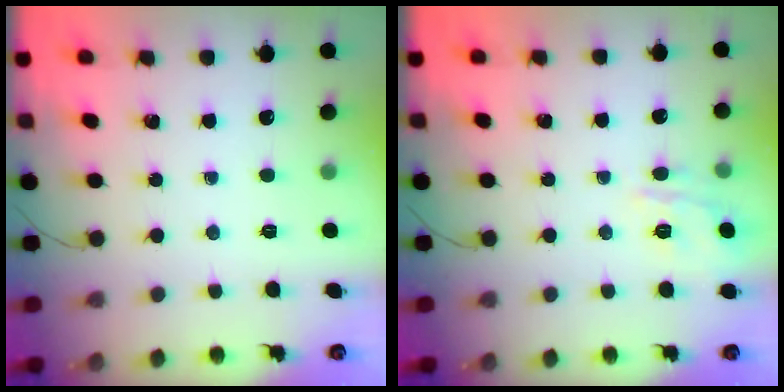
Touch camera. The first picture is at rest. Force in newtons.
{"total": 8.9, "press": 8.9, "slide": 0.6}